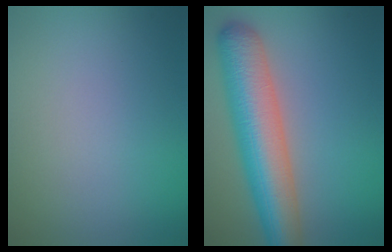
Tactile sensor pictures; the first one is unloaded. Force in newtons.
{"total": 9.0, "press": 9.0, "slide": 0.4}